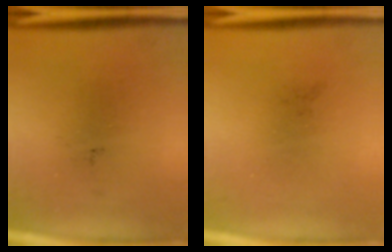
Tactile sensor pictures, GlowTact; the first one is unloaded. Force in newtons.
{"total": 0.0}